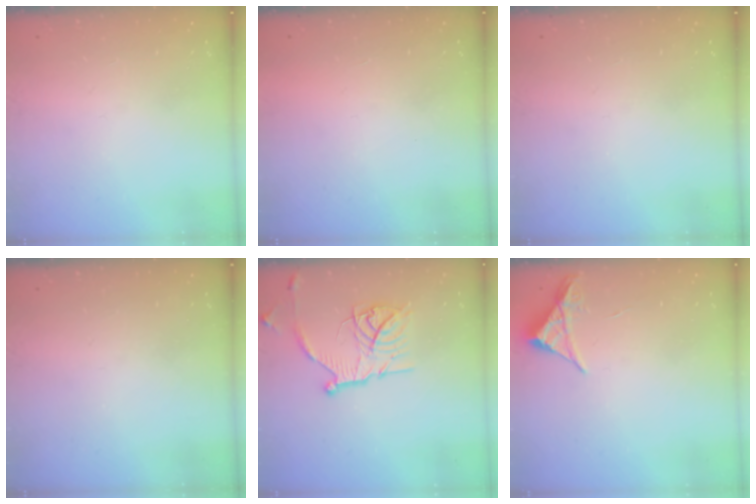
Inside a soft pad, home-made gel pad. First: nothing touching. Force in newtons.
{"total": 1.5, "press": 1.5, "slide": 0.1}
{"total": 0.0}
{"total": 0.0}
{"total": 16.4, "press": 16.4, "slide": 1.3}
{"total": 3.9, "press": 3.8, "slide": 0.5}